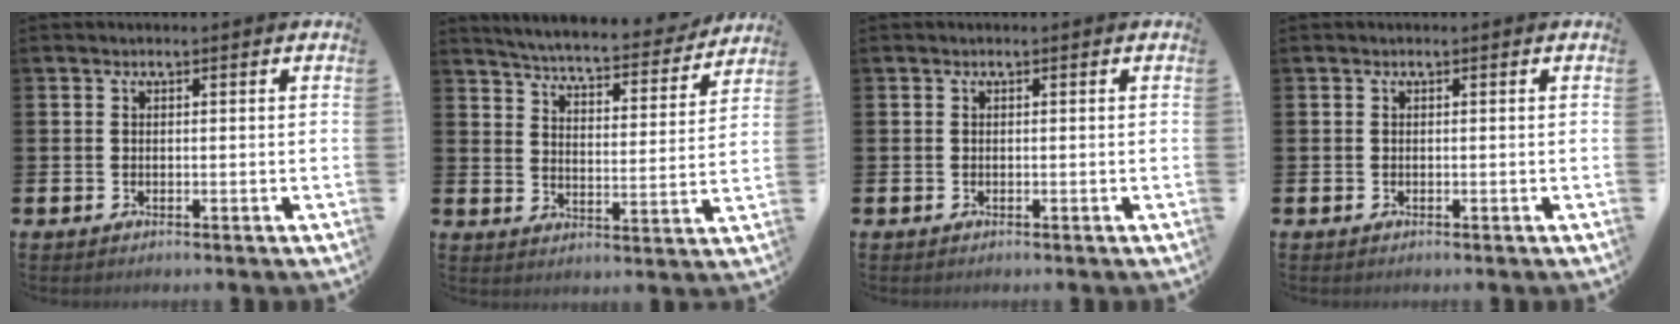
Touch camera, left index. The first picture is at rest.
{"total": 5.4, "force": [5.3, 0.5, 1.3], "torque": [-0.042, -0.046, 0.084]}
{"total": 0.0}
{"total": 0.0}